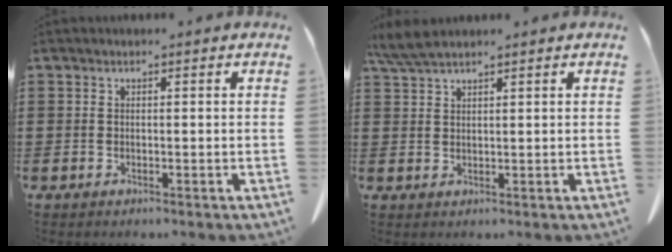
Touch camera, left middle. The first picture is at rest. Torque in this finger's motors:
{"motor_torque": [0.48, 0.38, 0.06, 0.04]}